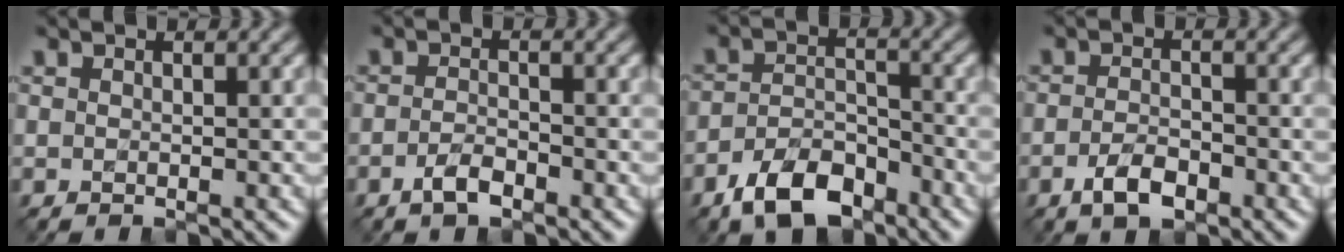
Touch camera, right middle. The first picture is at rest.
{"total": 1.3, "force": [-1.0, 0.3, 0.8], "torque": [-0.028, 0.009, -0.023]}
{"total": 5.5, "force": [-4.1, 2.5, 2.7], "torque": [-0.054, 0.008, -0.077]}
{"total": 2.1, "force": [-1.3, 0.8, 1.4], "torque": [-0.039, 0.007, -0.027]}